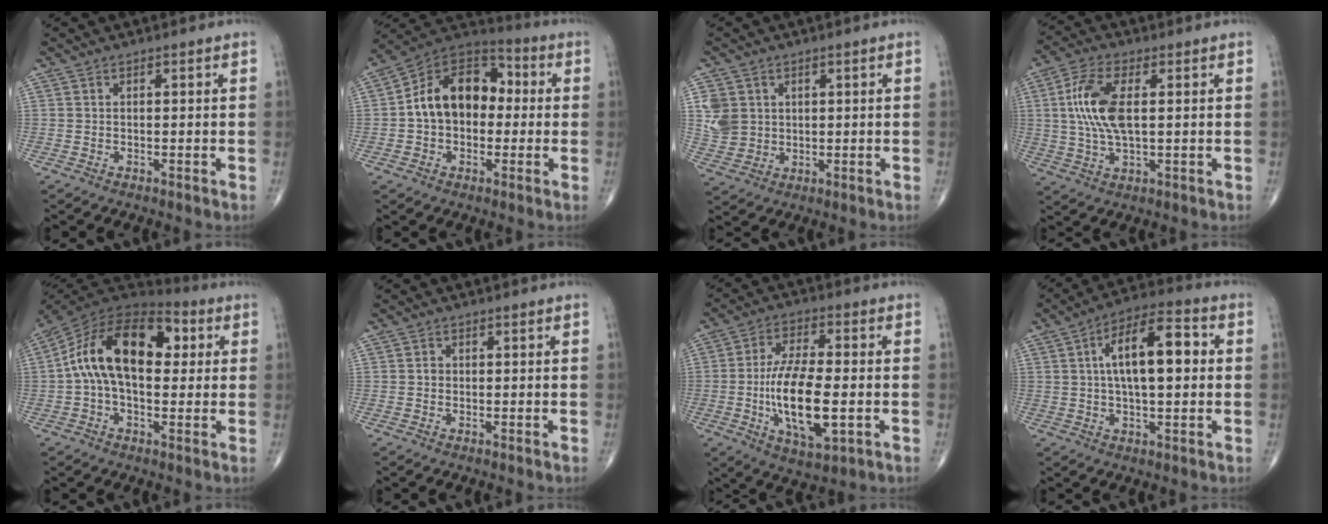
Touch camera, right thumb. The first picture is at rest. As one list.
[{"total": 15.8, "force": [0.4, 11.0, 11.3], "torque": [-0.148, 0.044, -0.007]}, {"total": 6.6, "force": [1.6, 5.7, 2.7], "torque": [-0.035, -0.006, 0.043]}, {"total": 10.9, "force": [1.5, 4.8, 9.6], "torque": [-0.212, 0.004, 0.030]}, {"total": 18.8, "force": [2.8, 10.9, 15.0], "torque": [-0.241, 0.041, 0.037]}, {"total": 0.9, "force": [0.0, 0.9, 0.4], "torque": [-0.001, 0.003, -0.001]}, {"total": 15.4, "force": [-2.6, 5.9, 13.9], "torque": [-0.248, 0.001, -0.043]}, {"total": 14.0, "force": [2.0, 5.9, 12.6], "torque": [-0.197, 0.023, 0.026]}]